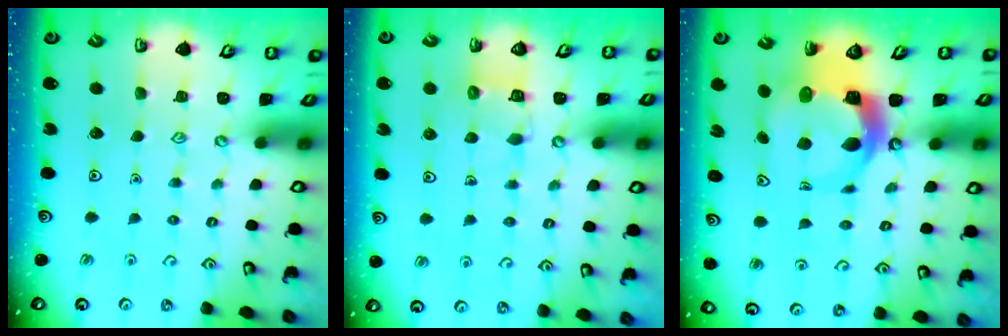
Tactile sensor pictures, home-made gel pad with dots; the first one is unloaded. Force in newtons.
{"total": 4.9, "press": 4.9, "slide": 0.4}
{"total": 7.3, "press": 7.2, "slide": 1.2}